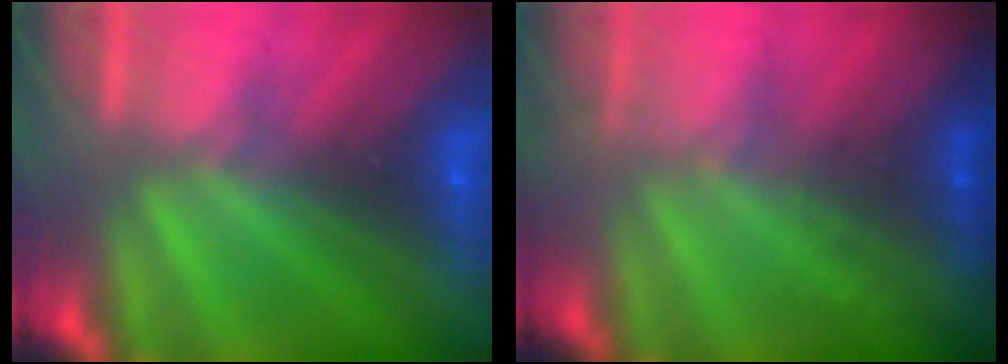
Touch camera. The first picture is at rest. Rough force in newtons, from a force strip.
{"total": 1.9}